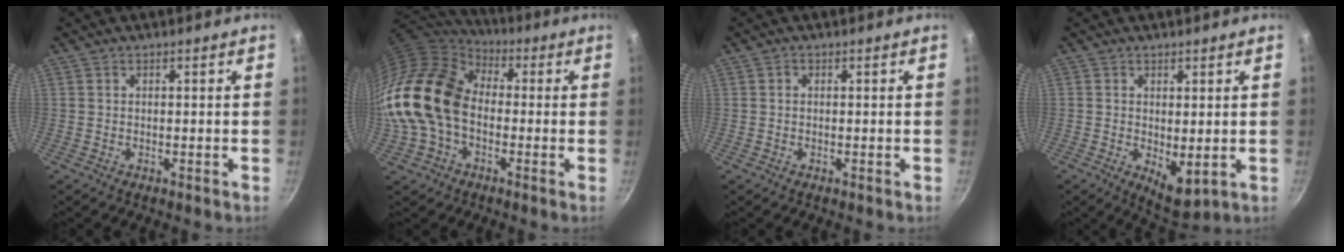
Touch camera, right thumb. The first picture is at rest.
{"total": 20.0, "force": [-1.2, 14.0, 14.2], "torque": [-0.266, 0.043, -0.035]}
{"total": 0.7, "force": [0.1, 0.6, 0.4], "torque": [-0.006, 0.005, 0.001]}
{"total": 6.0, "force": [0.0, 3.0, 5.2], "torque": [-0.064, -0.020, 0.009]}